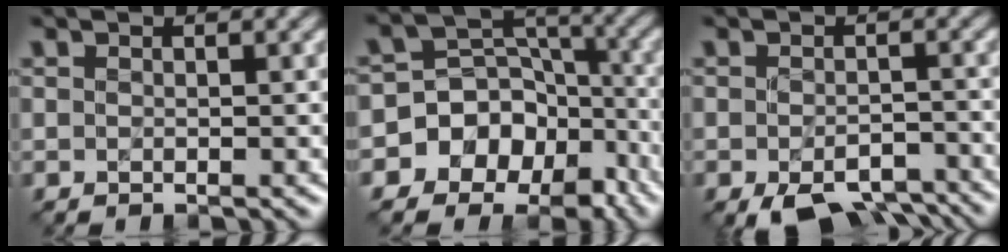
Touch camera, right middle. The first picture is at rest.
{"total": 9.9, "force": [-5.6, 7.7, 2.7], "torque": [-0.033, 0.009, -0.109]}
{"total": 6.4, "force": [-4.3, 2.9, 3.6], "torque": [-0.052, -0.016, -0.062]}